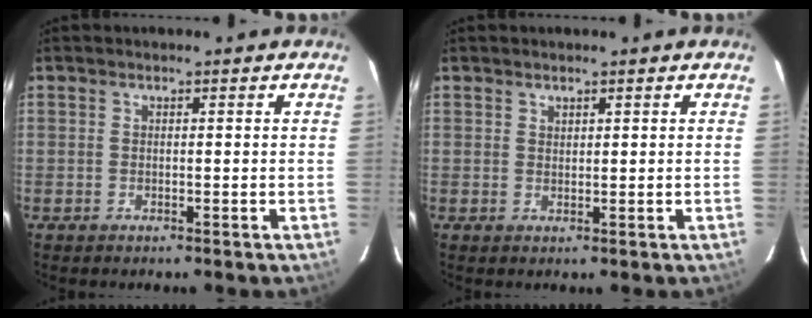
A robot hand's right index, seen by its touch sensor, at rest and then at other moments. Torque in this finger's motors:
{"motor_torque": [-0.50, 0.31, -0.04, 0.00]}